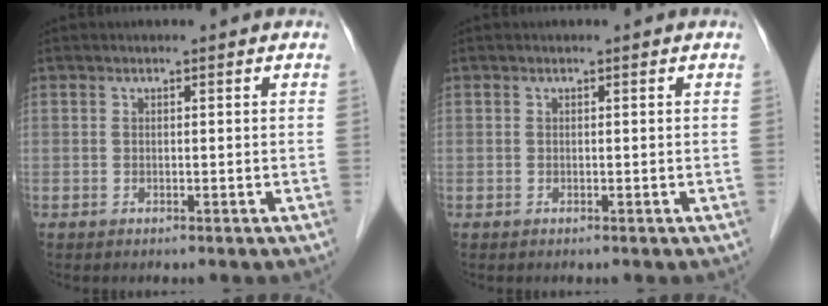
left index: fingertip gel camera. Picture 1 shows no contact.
{"total": 0.0}